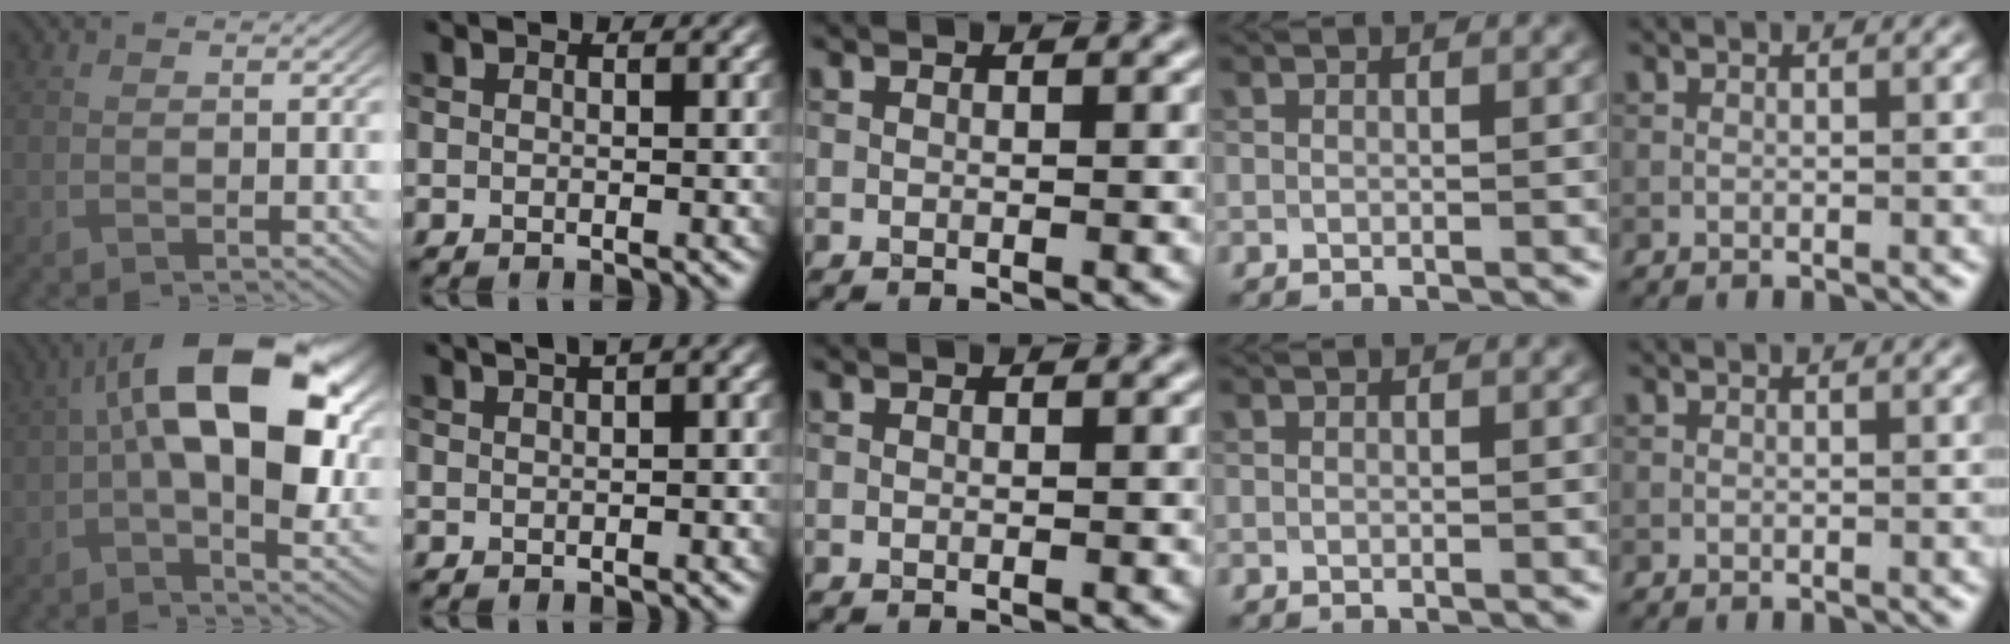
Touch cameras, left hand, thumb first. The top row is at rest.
{"thumb": {"total": 17.0, "force": [3.0, 8.2, 14.6], "torque": [-0.246, 0.012, 0.041]}, "index": {"total": 4.9, "force": [2.4, 1.9, 3.8], "torque": [-0.038, 0.031, 0.018]}}